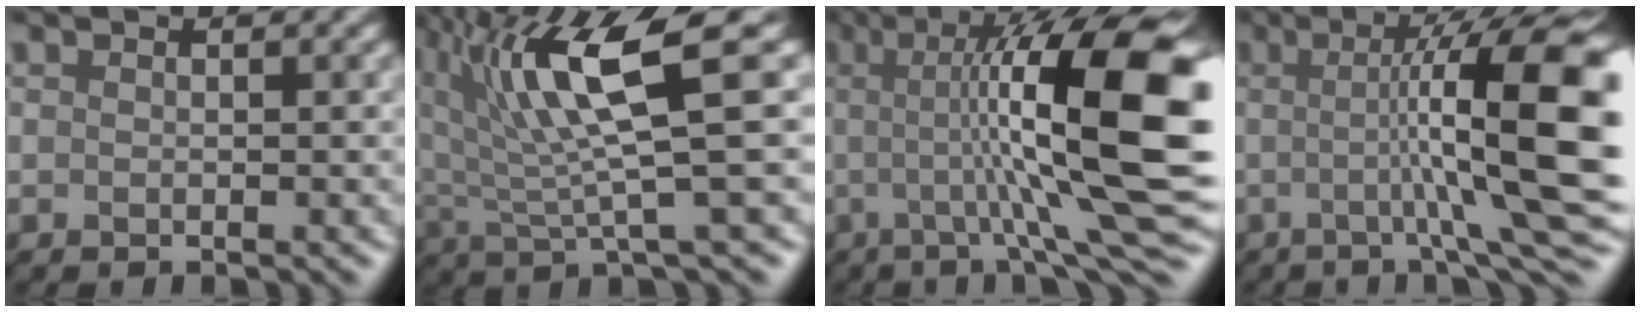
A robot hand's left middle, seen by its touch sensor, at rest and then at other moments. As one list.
[{"total": 7.9, "force": [3.2, 1.2, 7.1], "torque": [-0.139, 0.005, 0.068]}, {"total": 12.8, "force": [0.7, 2.4, 12.6], "torque": [-0.196, 0.015, 0.024]}, {"total": 11.9, "force": [0.2, 1.7, 11.8], "torque": [-0.166, 0.017, 0.014]}]